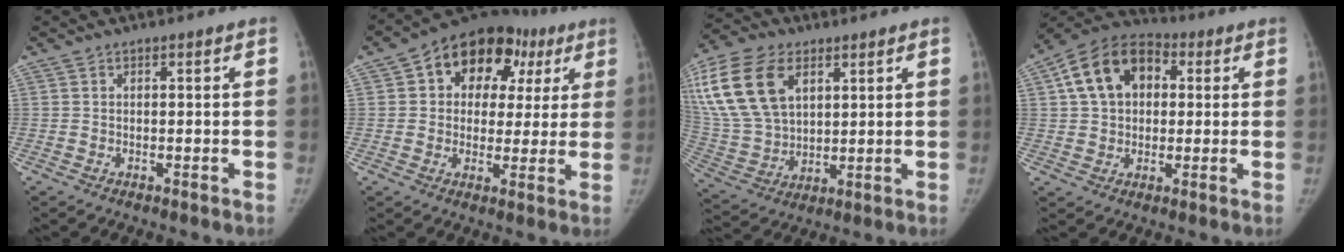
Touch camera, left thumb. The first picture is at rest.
{"total": 17.1, "force": [6.3, 12.3, 10.2], "torque": [-0.088, 0.023, 0.086]}
{"total": 21.7, "force": [8.8, 13.7, 14.4], "torque": [-0.306, -0.003, 0.174]}
{"total": 14.8, "force": [3.5, 10.7, 9.6], "torque": [-0.147, 0.017, 0.048]}